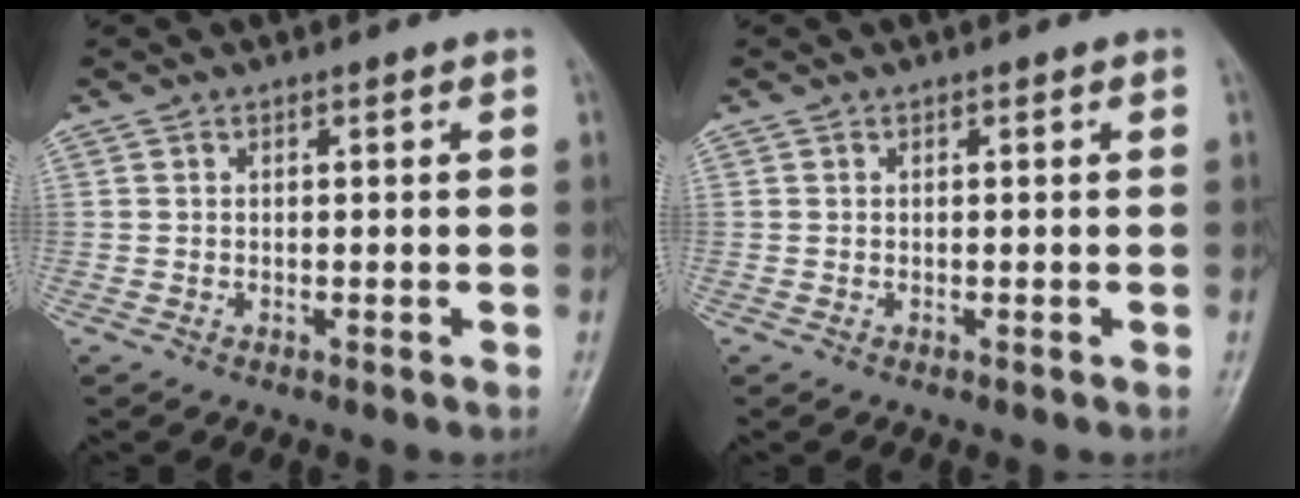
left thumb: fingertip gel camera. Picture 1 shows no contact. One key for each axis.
{"total": 0.0}